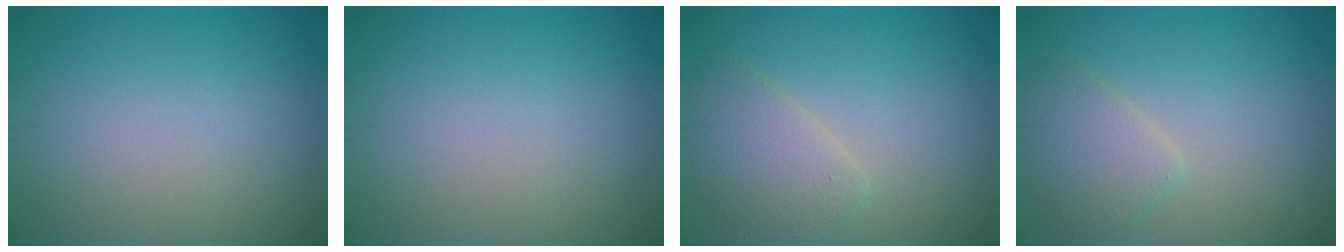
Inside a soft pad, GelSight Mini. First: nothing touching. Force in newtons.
{"total": 0.0}
{"total": 3.5, "press": 3.5, "slide": 0.2}
{"total": 3.0, "press": 3.0, "slide": 0.2}